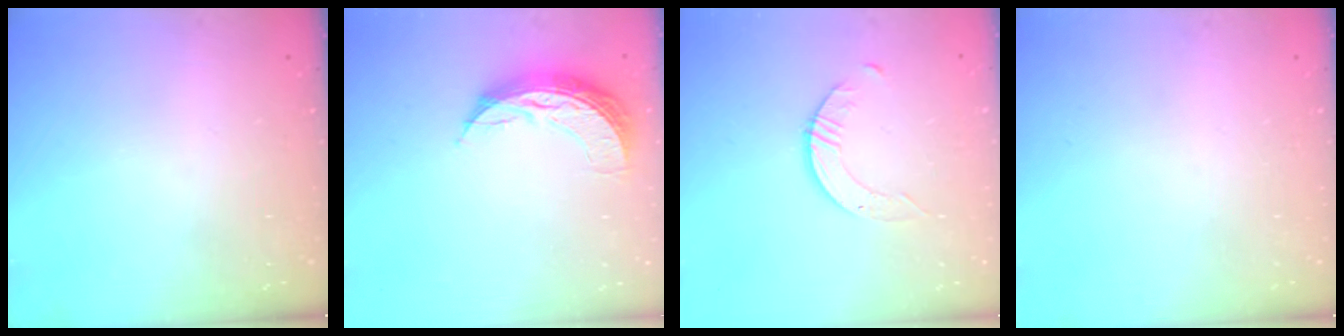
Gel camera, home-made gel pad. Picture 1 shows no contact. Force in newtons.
{"total": 9.0, "press": 9.0, "slide": 0.6}
{"total": 3.2, "press": 3.1, "slide": 0.4}
{"total": 0.0}